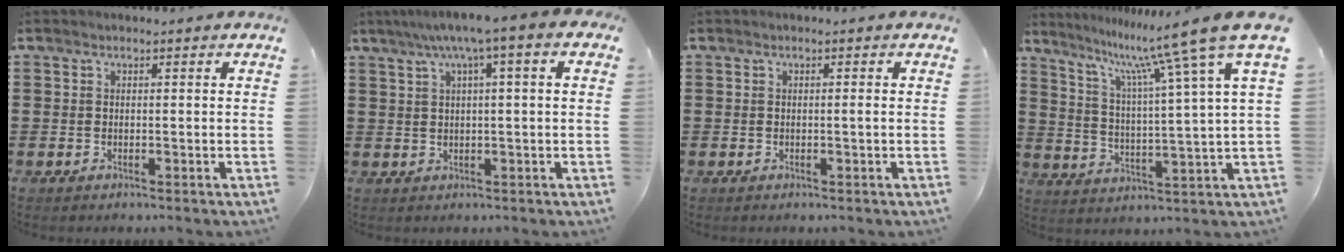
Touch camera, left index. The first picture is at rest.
{"total": 5.0, "force": [1.5, 0.0, 4.8], "torque": [-0.094, -0.001, 0.021]}
{"total": 0.6, "force": [-0.1, -0.1, 0.6], "torque": [-0.011, -0.002, -0.002]}
{"total": 11.5, "force": [8.7, -0.7, 7.4], "torque": [-0.161, -0.053, 0.133]}